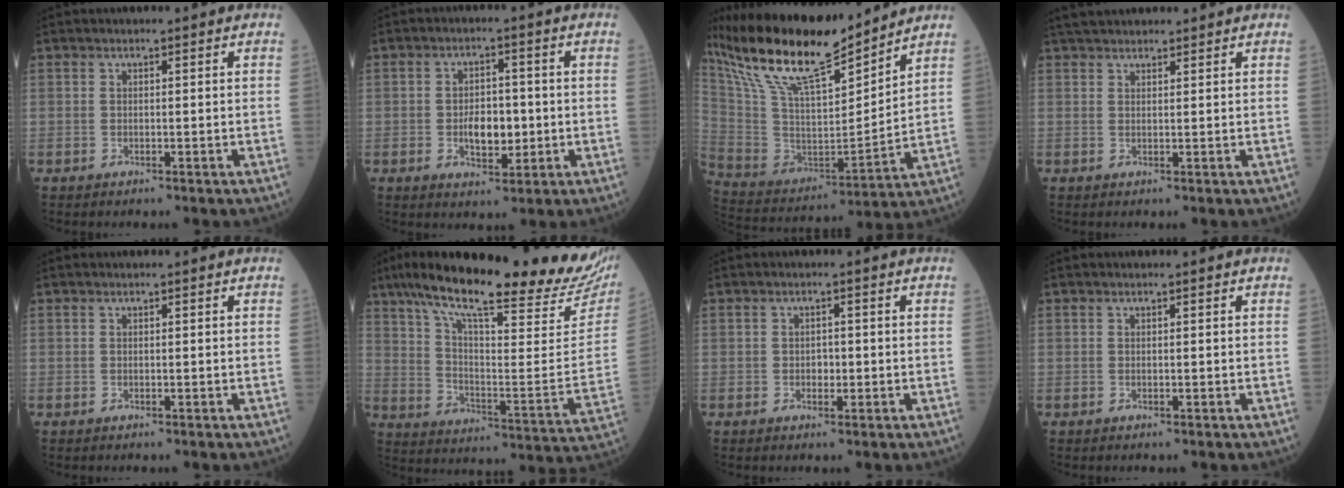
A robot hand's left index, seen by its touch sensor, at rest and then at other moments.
{"total": 5.5, "force": [-0.9, 3.2, 4.4], "torque": [-0.077, 0.000, -0.009]}
{"total": 21.8, "force": [17.3, 4.3, 12.7], "torque": [-0.249, 0.009, 0.323]}
{"total": 7.6, "force": [6.8, 1.9, 2.9], "torque": [-0.044, 0.034, 0.113]}
{"total": 0.0}
{"total": 30.2, "force": [24.5, 3.0, 17.3], "torque": [-0.285, -0.049, 0.335]}
{"total": 1.6, "force": [-0.4, 1.2, 1.0], "torque": [-0.017, -0.001, -0.005]}
{"total": 0.0}